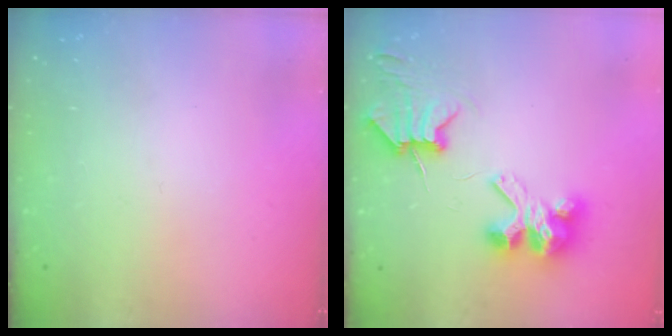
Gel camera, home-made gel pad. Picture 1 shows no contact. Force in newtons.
{"total": 6.3, "press": 6.3, "slide": 0.8}